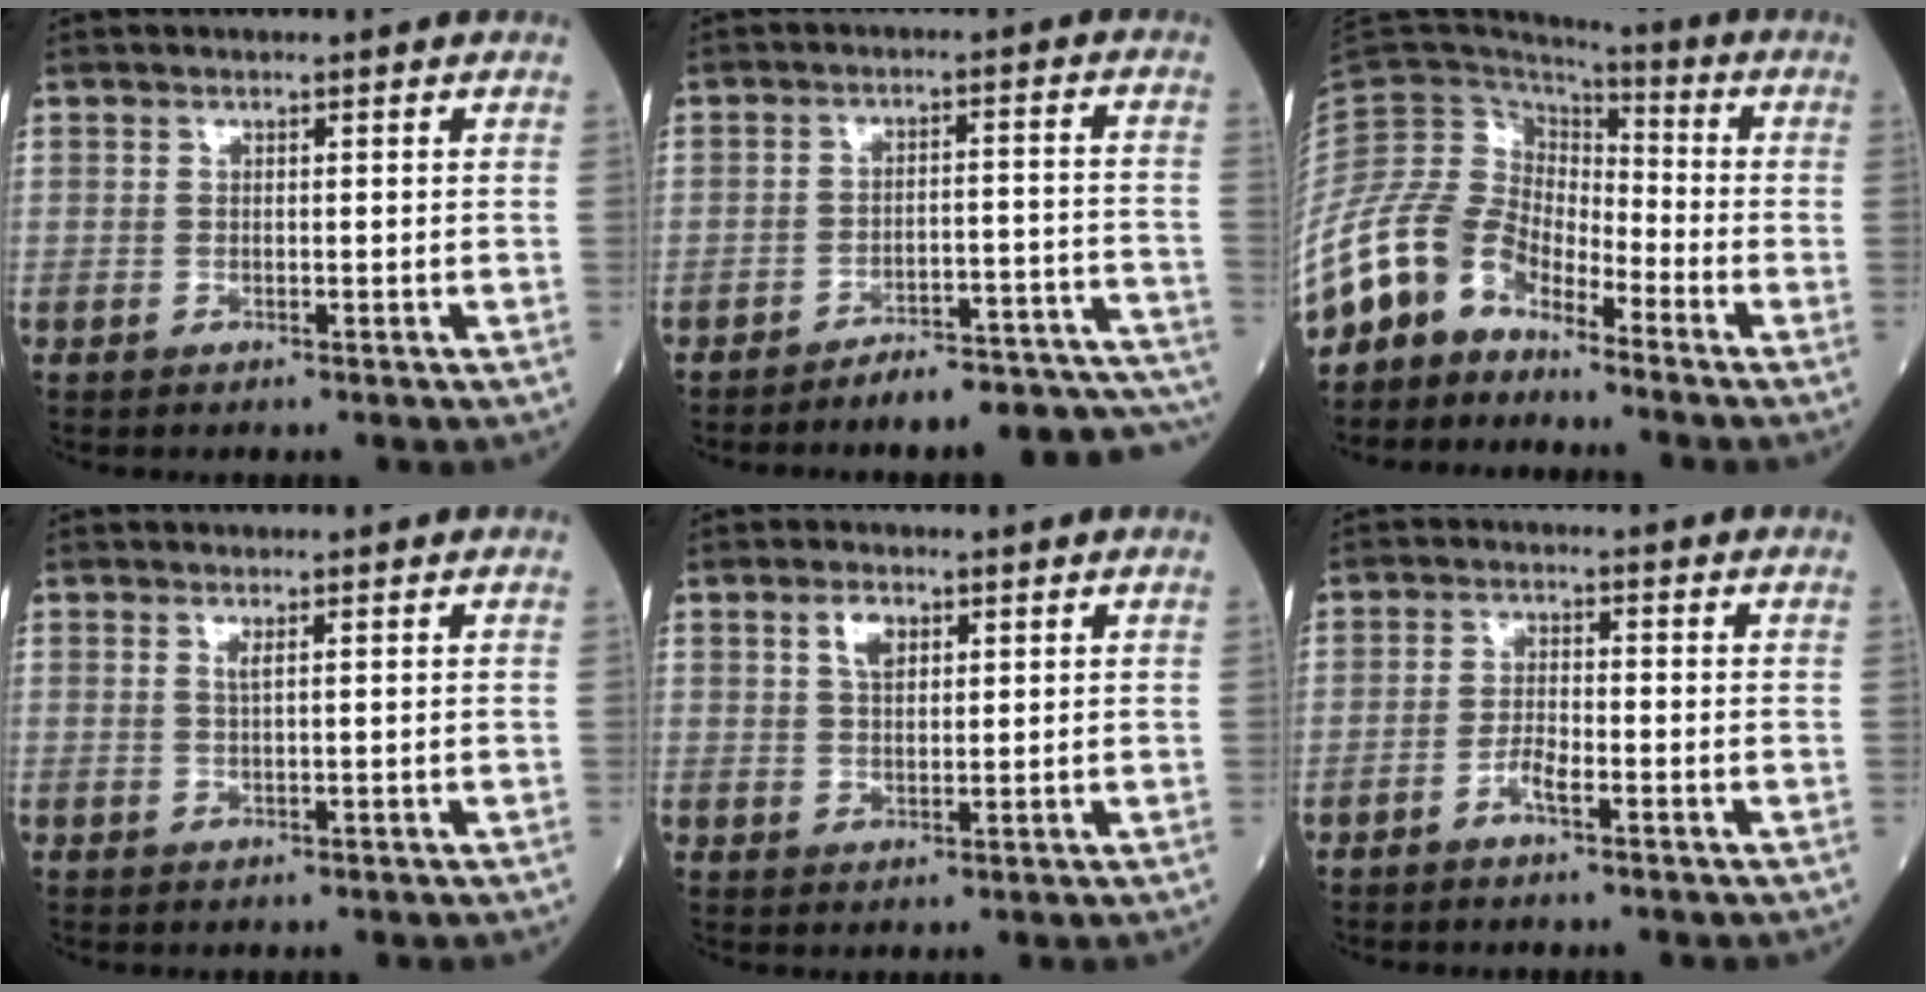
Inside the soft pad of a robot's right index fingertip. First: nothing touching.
{"total": 16.2, "force": [-15.5, 1.7, 4.5], "torque": [-0.004, 0.035, -0.195]}
{"total": 14.1, "force": [-11.1, 6.5, 5.8], "torque": [-0.135, 0.025, -0.221]}
{"total": 0.9, "force": [0.5, -0.1, 0.7], "torque": [-0.021, -0.004, 0.010]}
{"total": 3.3, "force": [1.6, 1.7, 2.4], "torque": [-0.046, 0.005, 0.031]}
{"total": 2.6, "force": [-1.7, 0.5, 2.0], "torque": [-0.036, 0.004, -0.034]}